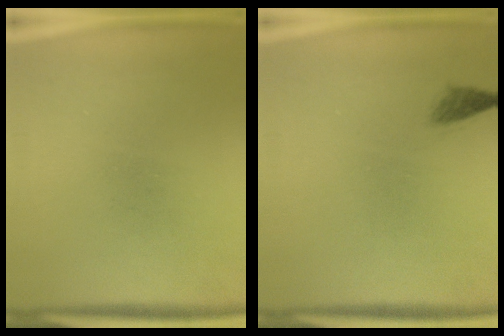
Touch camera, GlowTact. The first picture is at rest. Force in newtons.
{"total": 1.3}